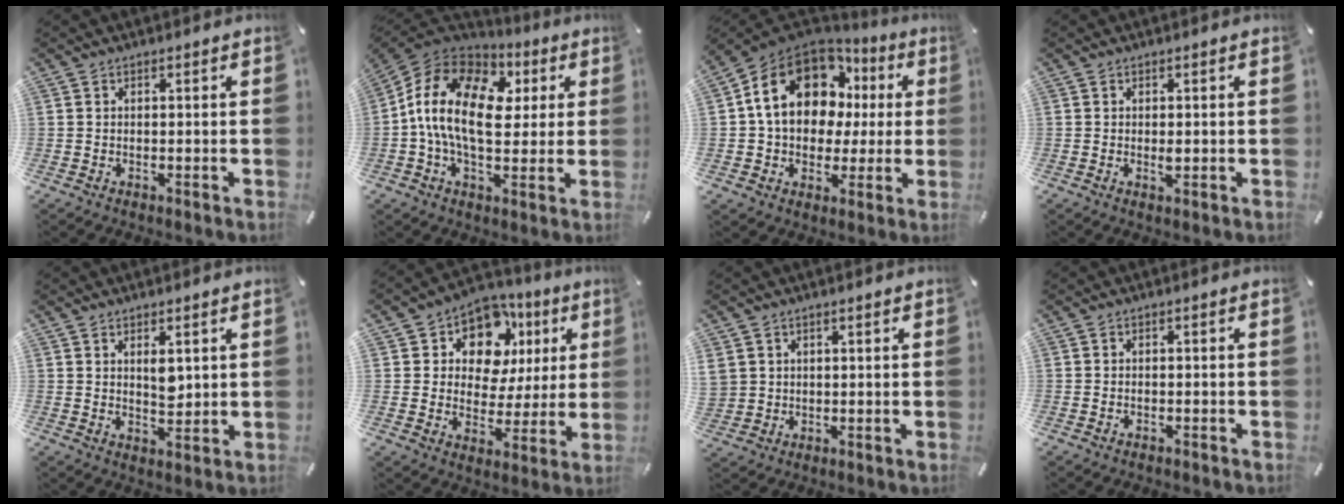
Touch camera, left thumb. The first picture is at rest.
{"total": 16.7, "force": [1.2, 11.0, 12.6], "torque": [-0.265, -0.003, 0.016]}
{"total": 17.5, "force": [5.7, 13.3, 9.8], "torque": [-0.198, -0.023, 0.105]}
{"total": 1.5, "force": [-0.1, 0.7, 1.3], "torque": [-0.017, -0.004, -0.003]}
{"total": 4.6, "force": [2.0, 2.3, 3.4], "torque": [-0.050, -0.011, 0.030]}
{"total": 12.2, "force": [5.4, 9.3, 5.8], "torque": [-0.104, -0.026, 0.101]}
{"total": 3.7, "force": [1.7, 3.3, 0.1], "torque": [-0.013, 0.002, 0.033]}
{"total": 0.8, "force": [-0.7, 0.3, 0.3], "torque": [-0.006, 0.001, -0.014]}